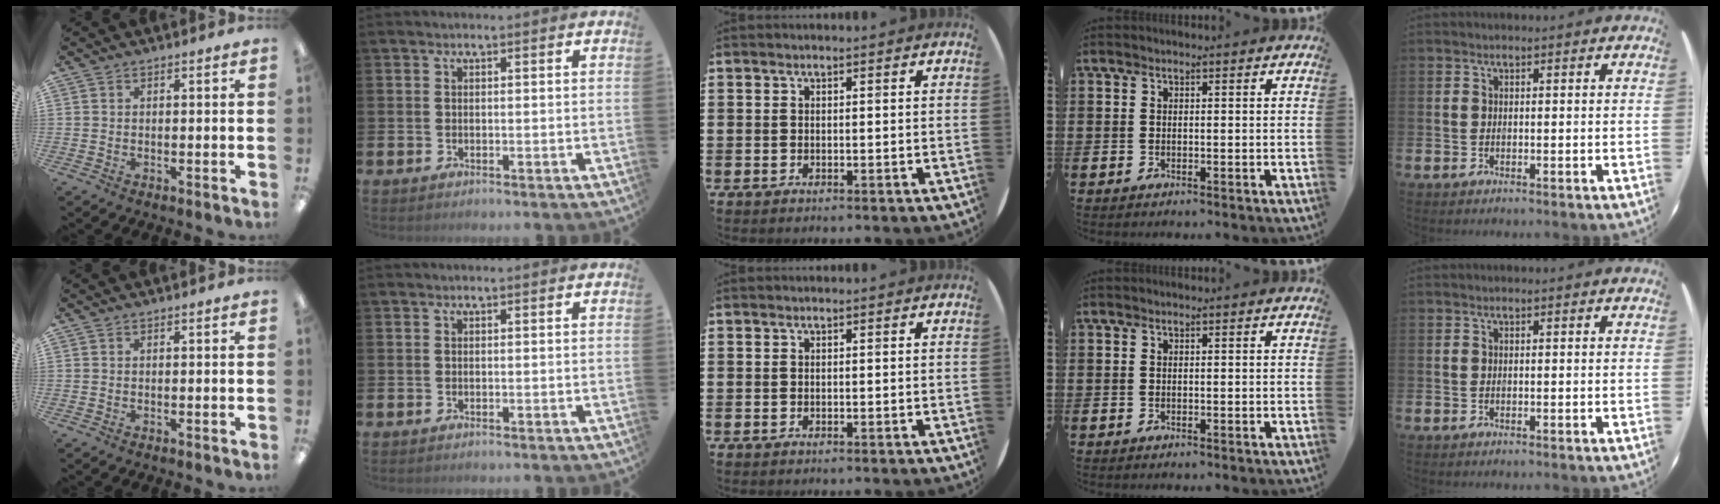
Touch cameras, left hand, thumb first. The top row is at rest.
{}